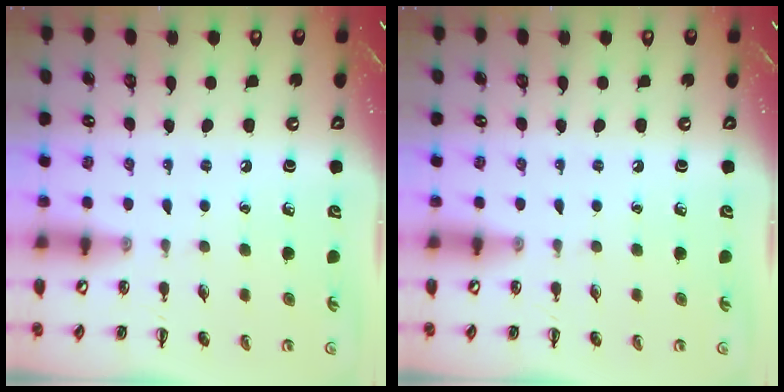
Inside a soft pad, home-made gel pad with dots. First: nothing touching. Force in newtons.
{"total": 0.0}